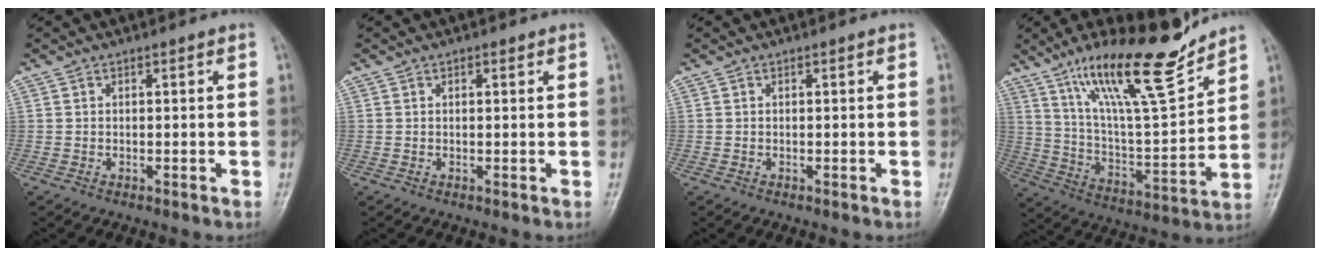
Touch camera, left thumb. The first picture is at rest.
{"total": 0.8, "force": [0.5, 0.4, 0.5], "torque": [-0.005, -0.001, 0.005]}
{"total": 0.0}
{"total": 19.8, "force": [14.4, 3.8, 13.1], "torque": [-0.190, -0.079, 0.254]}